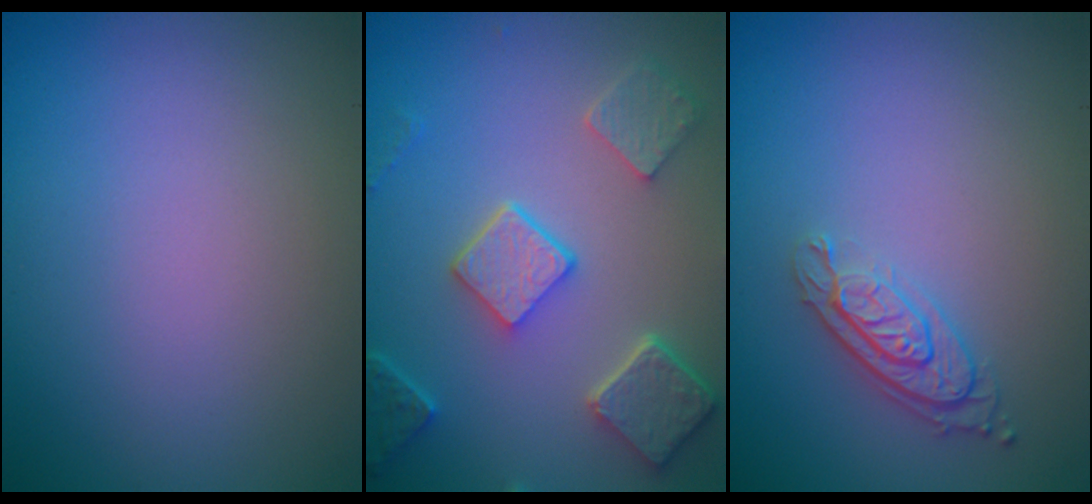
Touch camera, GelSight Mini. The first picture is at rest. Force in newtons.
{"total": 5.4, "press": 4.2, "slide": 3.4}
{"total": 3.0, "press": 2.3, "slide": 1.9}